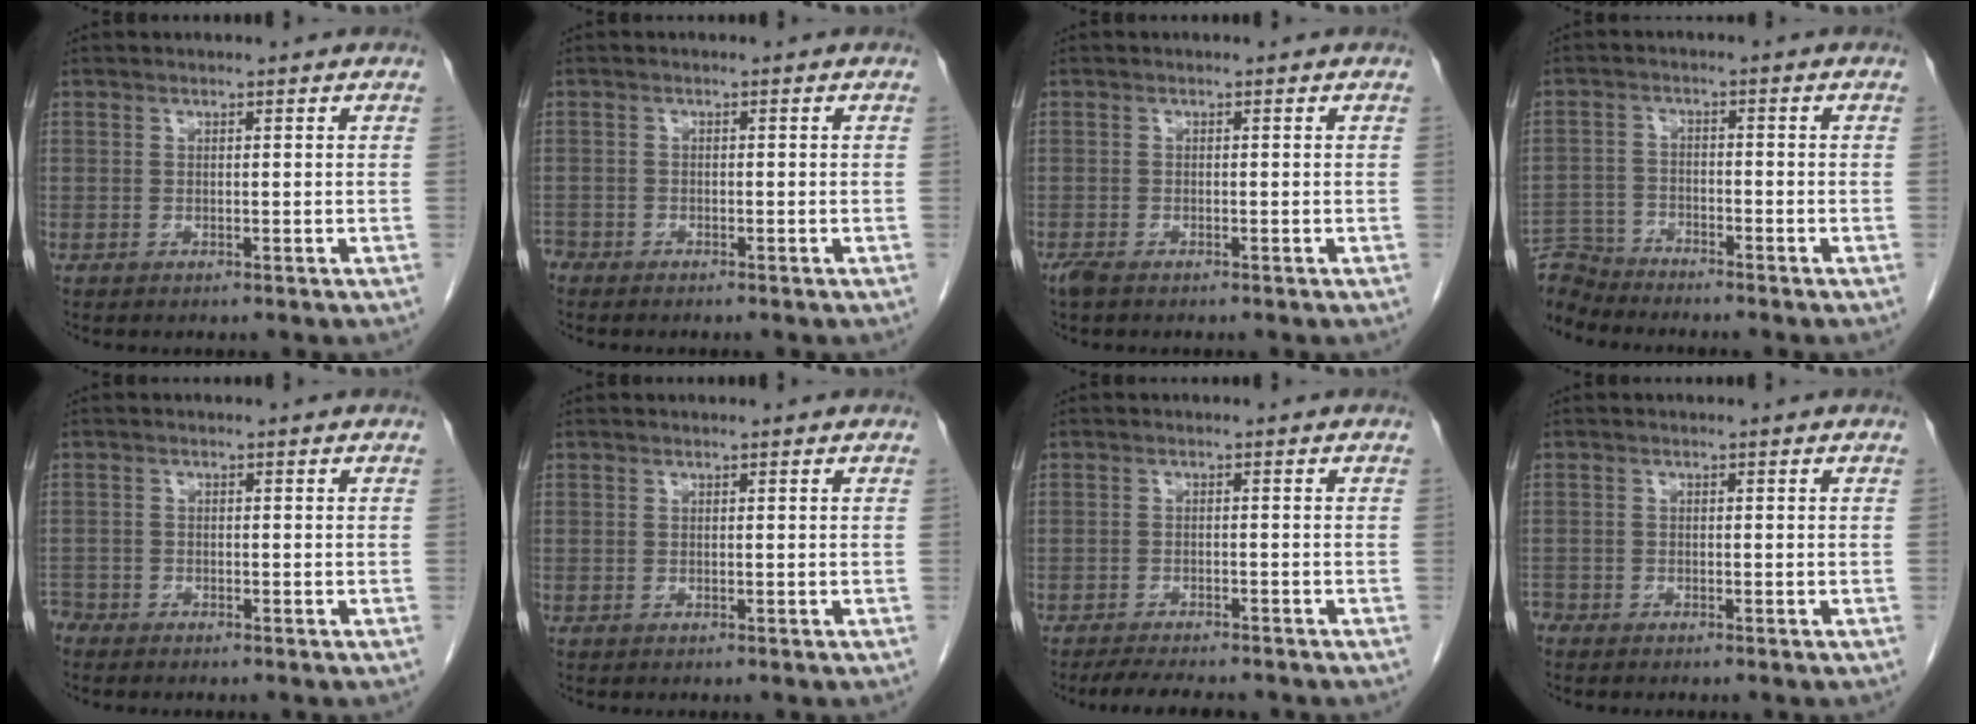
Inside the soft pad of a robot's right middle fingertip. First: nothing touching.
{"total": 1.7, "force": [-1.5, 0.7, 0.1], "torque": [-0.001, 0.000, -0.026]}
{"total": 1.8, "force": [-1.4, 0.5, 1.1], "torque": [-0.028, -0.007, -0.025]}
{"total": 5.8, "force": [-5.7, 0.3, -0.9], "torque": [0.020, 0.000, -0.109]}
{"total": 2.2, "force": [-2.1, 0.7, 0.0], "torque": [0.003, -0.002, -0.038]}
{"total": 0.0}
{"total": 7.3, "force": [-6.4, 1.4, 3.2], "torque": [-0.049, -0.012, -0.094]}
{"total": 1.3, "force": [-1.2, 0.5, 0.1], "torque": [0.001, 0.000, -0.021]}